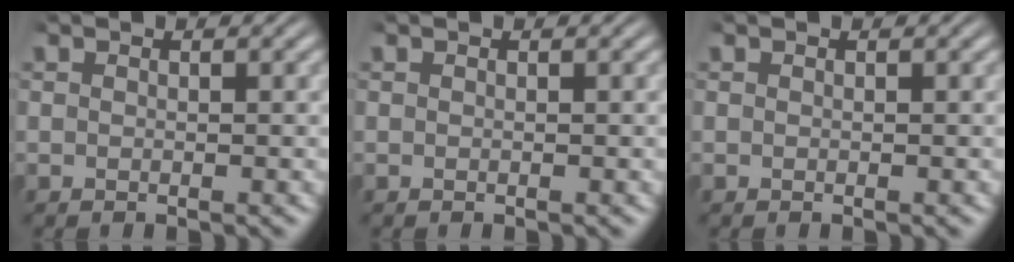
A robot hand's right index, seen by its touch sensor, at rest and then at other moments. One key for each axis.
{"total": 0.0}
{"total": 0.0}